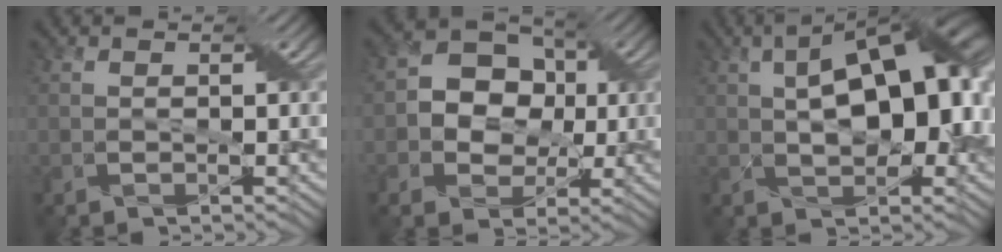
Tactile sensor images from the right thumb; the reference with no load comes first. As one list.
[{"total": 8.9, "force": [0.0, 7.3, 5.1], "torque": [-0.088, 0.010, -0.018]}, {"total": 13.6, "force": [1.8, 6.5, 11.9], "torque": [-0.177, 0.022, 0.024]}]